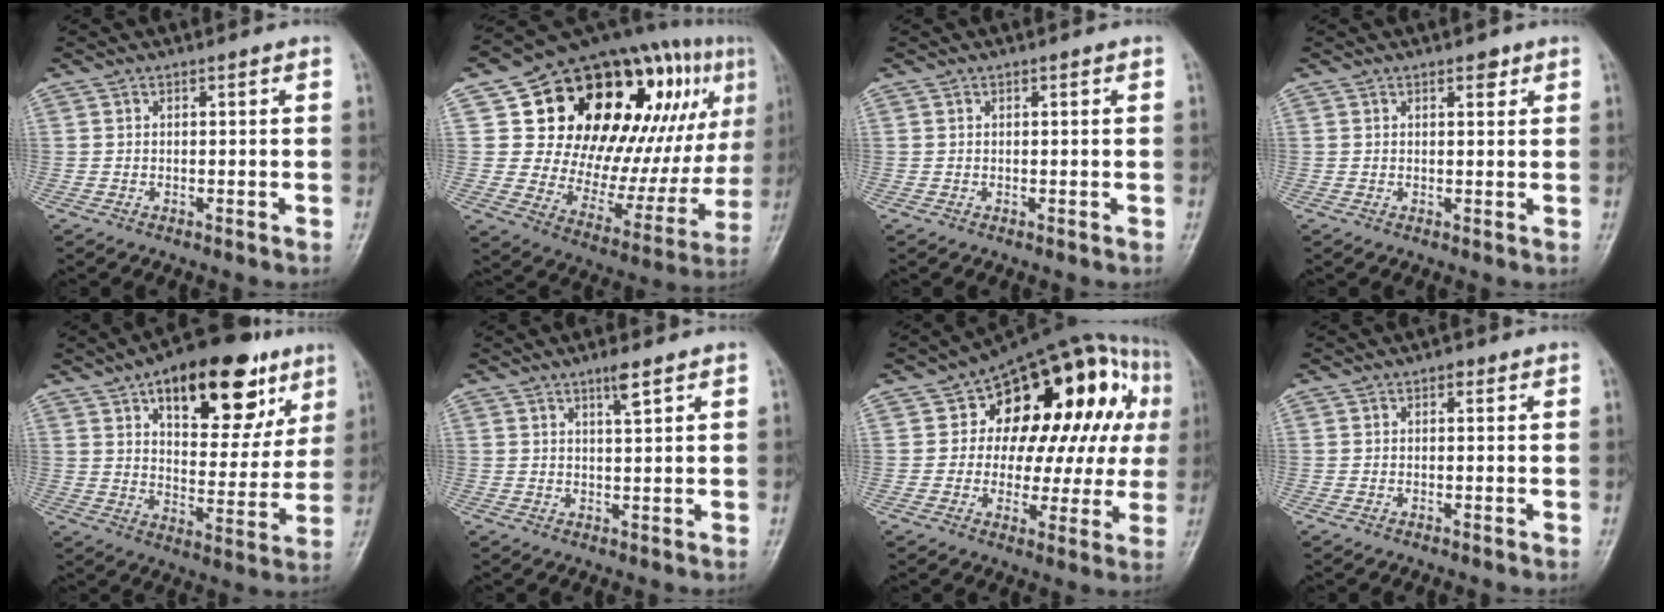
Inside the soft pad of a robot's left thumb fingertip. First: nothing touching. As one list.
[{"total": 33.5, "force": [12.7, 17.5, 25.6], "torque": [-0.322, 0.017, 0.210]}, {"total": 0.0}, {"total": 1.9, "force": [1.1, 1.0, 1.1], "torque": [-0.004, -0.003, 0.013]}, {"total": 22.4, "force": [11.6, 10.7, 15.9], "torque": [-0.180, -0.028, 0.173]}, {"total": 2.7, "force": [1.7, 0.3, 2.1], "torque": [-0.036, -0.006, 0.030]}, {"total": 24.4, "force": [5.6, 14.0, 19.2], "torque": [-0.204, 0.032, 0.074]}, {"total": 0.7, "force": [0.1, 0.5, 0.6], "torque": [0.004, 0.004, -0.006]}]